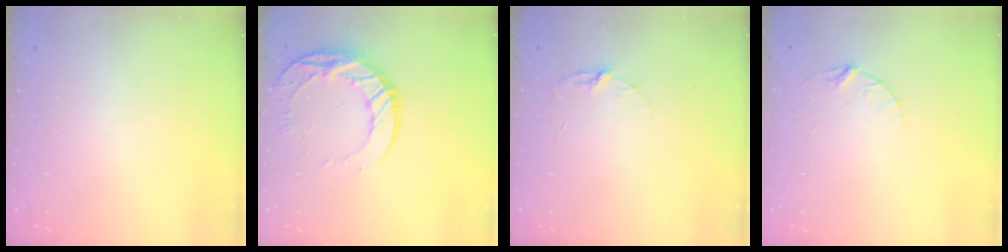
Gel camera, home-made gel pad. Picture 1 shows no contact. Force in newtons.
{"total": 14.7, "press": 14.6, "slide": 1.3}
{"total": 4.1, "press": 4.1, "slide": 0.3}
{"total": 3.9, "press": 3.9, "slide": 0.4}